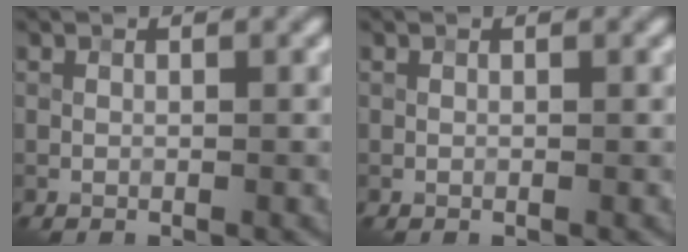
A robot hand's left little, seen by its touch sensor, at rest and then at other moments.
{"total": 0.0}